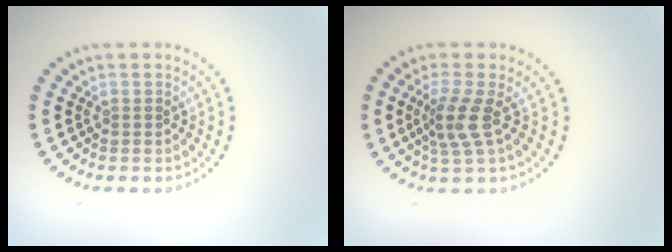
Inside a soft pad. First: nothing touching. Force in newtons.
{"total": 2.8, "press": 2.2, "slide": 1.8}